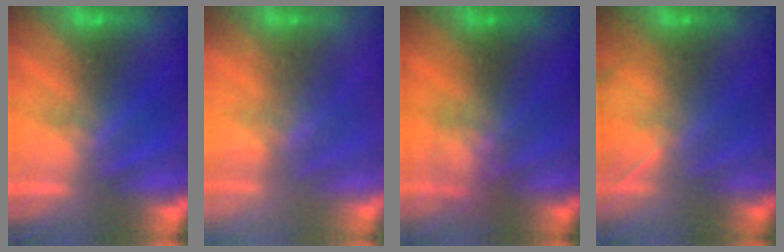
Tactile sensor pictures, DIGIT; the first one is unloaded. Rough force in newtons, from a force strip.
{"total": 2.2}
{"total": 2.6}
{"total": 1.3}